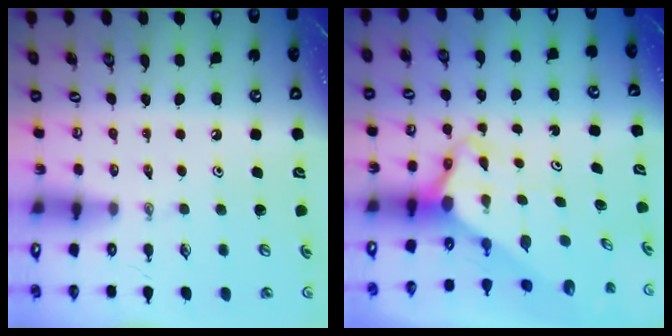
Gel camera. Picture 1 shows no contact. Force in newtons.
{"total": 3.9, "press": 3.8, "slide": 0.2}